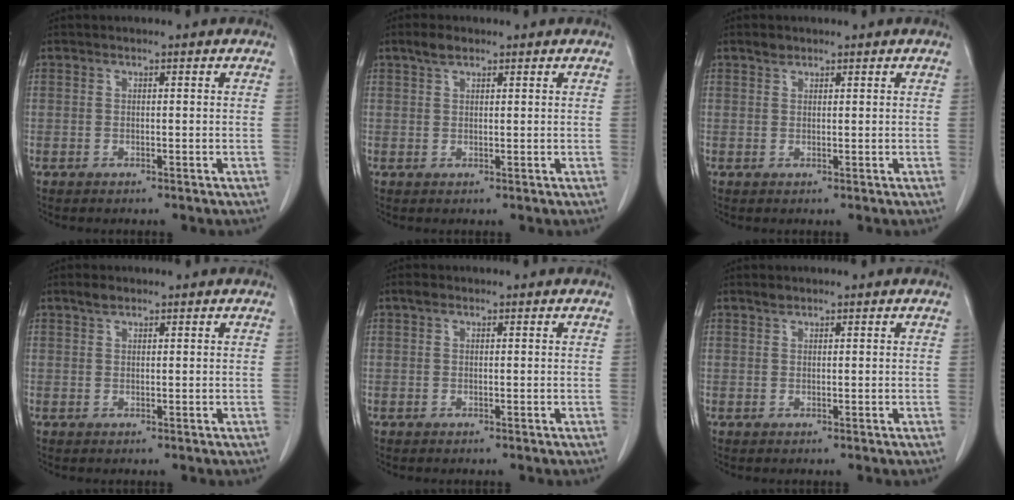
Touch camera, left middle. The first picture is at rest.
{"total": 2.2, "force": [1.6, 0.9, 1.2], "torque": [-0.029, 0.007, 0.031]}
{"total": 1.1, "force": [0.9, 0.6, 0.3], "torque": [-0.008, 0.001, 0.016]}
{"total": 1.5, "force": [1.1, 0.6, 0.7], "torque": [-0.018, 0.004, 0.022]}
{"total": 0.9, "force": [0.6, 0.5, 0.4], "torque": [-0.011, 0.010, 0.009]}
{"total": 0.8, "force": [0.7, 0.3, 0.2], "torque": [-0.008, 0.001, 0.014]}